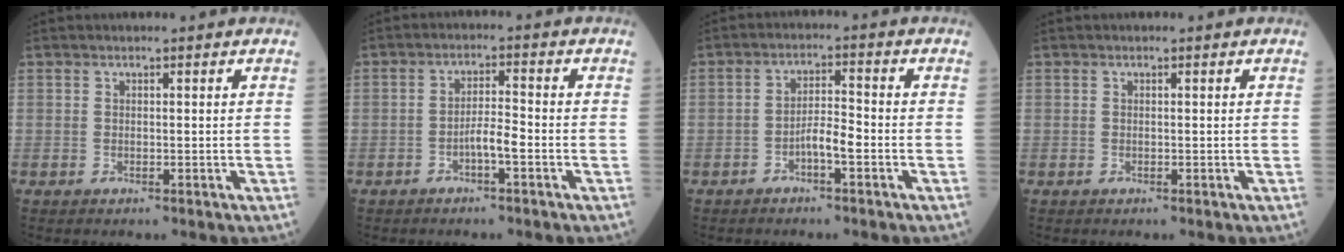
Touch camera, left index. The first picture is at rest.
{"total": 3.3, "force": [-1.6, 0.4, 2.9], "torque": [-0.052, 0.005, -0.030]}
{"total": 3.8, "force": [-1.8, 0.7, 3.2], "torque": [-0.060, 0.008, -0.034]}
{"total": 0.0}